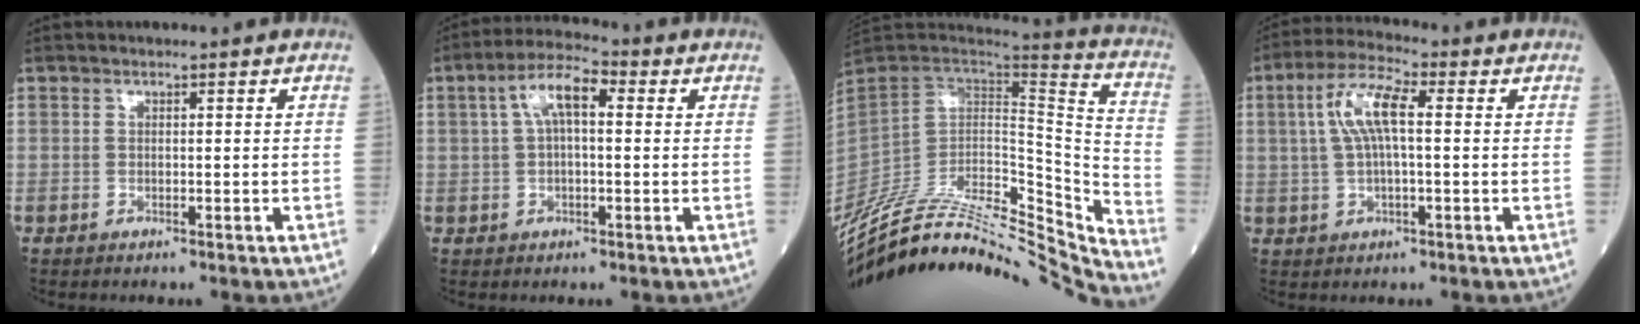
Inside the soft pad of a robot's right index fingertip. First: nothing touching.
{"total": 6.8, "force": [1.6, 2.3, 6.2], "torque": [-0.122, 0.030, 0.026]}
{"total": 37.2, "force": [-33.7, 4.9, 15.1], "torque": [-0.230, -0.051, -0.499]}
{"total": 7.6, "force": [1.3, 1.9, 7.3], "torque": [-0.154, 0.021, 0.023]}